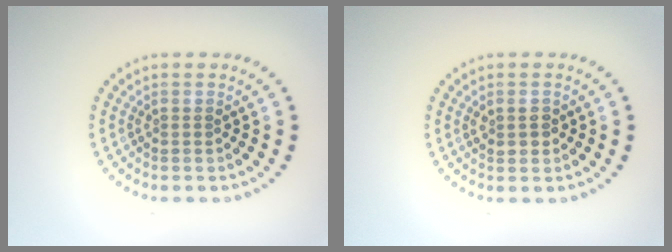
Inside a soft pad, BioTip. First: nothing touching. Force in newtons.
{"total": 1.5, "press": 1.4, "slide": 0.4}